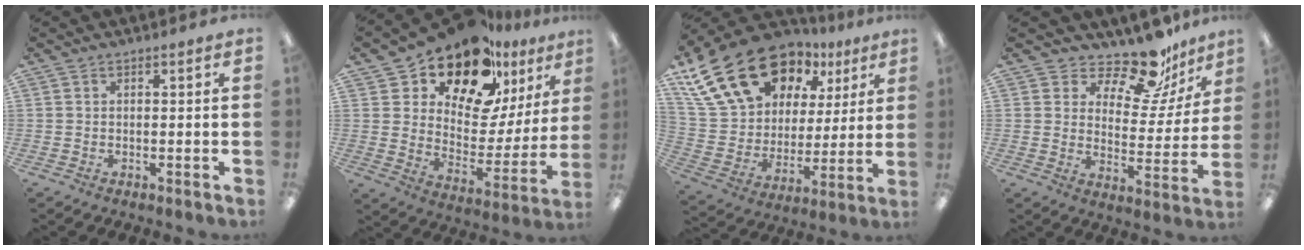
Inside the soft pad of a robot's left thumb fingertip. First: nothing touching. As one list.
[{"total": 19.3, "force": [15.6, 8.3, 7.9], "torque": [-0.143, -0.121, 0.271]}, {"total": 23.8, "force": [14.3, 15.1, 11.6], "torque": [-0.221, -0.064, 0.273]}, {"total": 14.2, "force": [12.0, 5.1, 5.7], "torque": [-0.098, -0.092, 0.209]}]